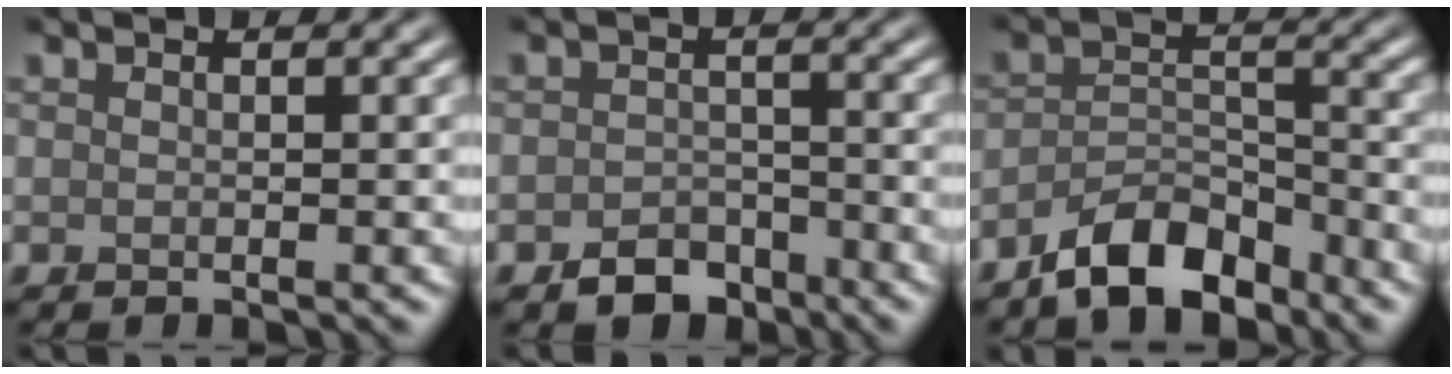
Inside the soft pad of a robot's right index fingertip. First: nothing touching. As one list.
[{"total": 3.3, "force": [-2.3, 2.0, 1.1], "torque": [-0.011, 0.000, -0.043]}, {"total": 5.5, "force": [-4.3, 2.2, 2.7], "torque": [-0.039, -0.001, -0.083]}]